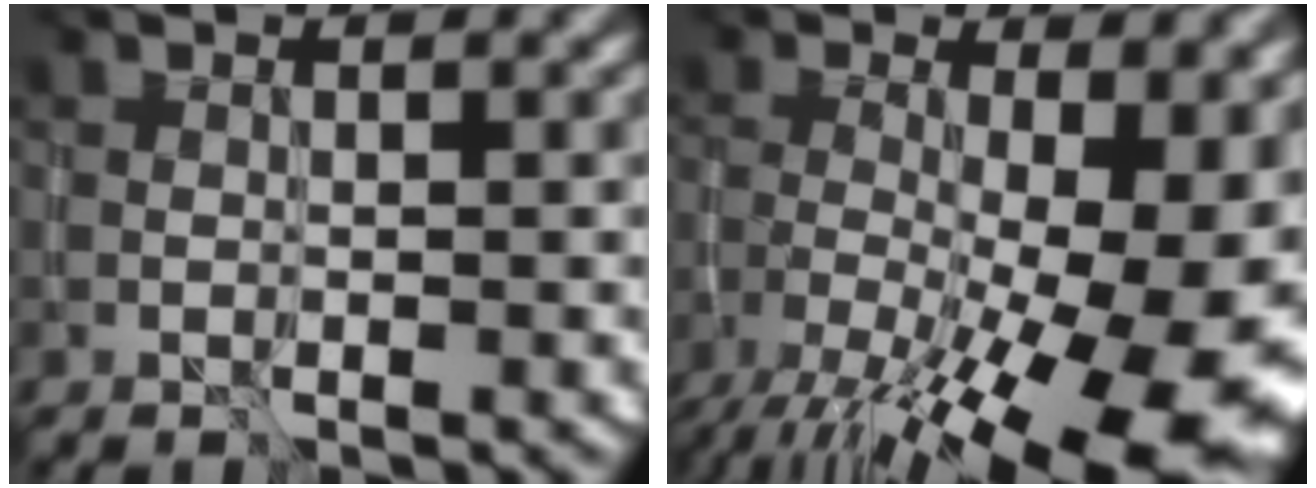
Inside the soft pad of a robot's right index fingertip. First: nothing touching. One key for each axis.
{"total": 18.7, "fx": -7.9, "fy": 8.3, "fz": 14.8, "tx": -0.196, "ty": -0.024, "tz": -0.086}